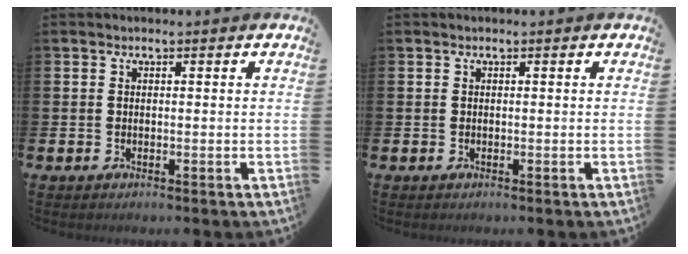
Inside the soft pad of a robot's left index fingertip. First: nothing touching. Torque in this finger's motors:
{"motor_torque": [0.00, 0.00, 0.00, 0.00]}